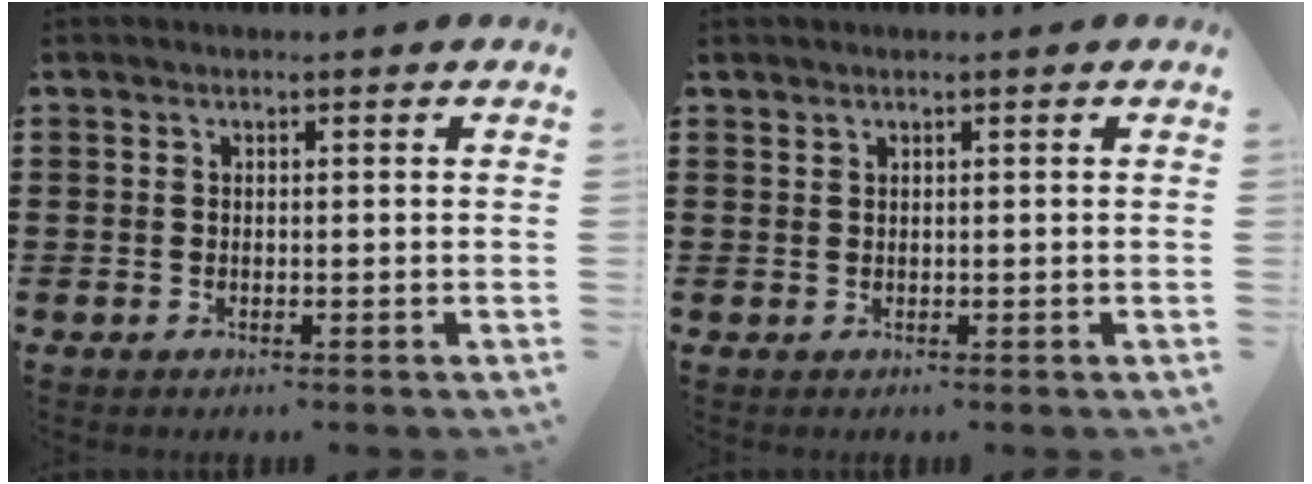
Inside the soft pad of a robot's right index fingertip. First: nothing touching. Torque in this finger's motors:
{"motor_torque": [0.21, 0.27, -0.22, -0.04]}